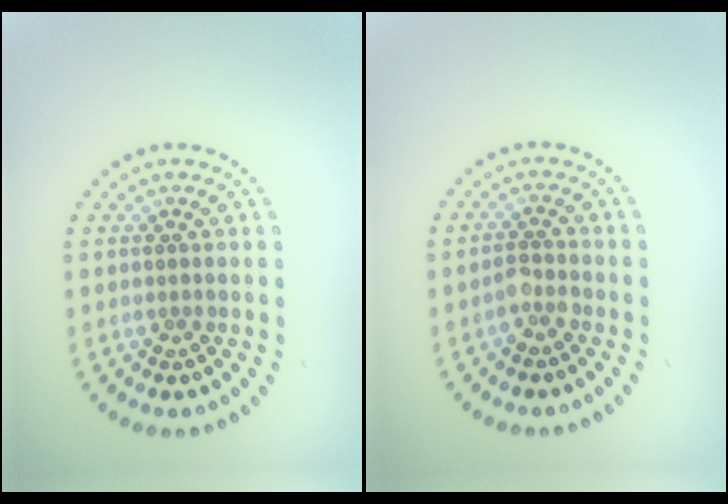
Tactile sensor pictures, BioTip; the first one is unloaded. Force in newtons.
{"total": 1.6, "press": 1.3, "slide": 0.9}